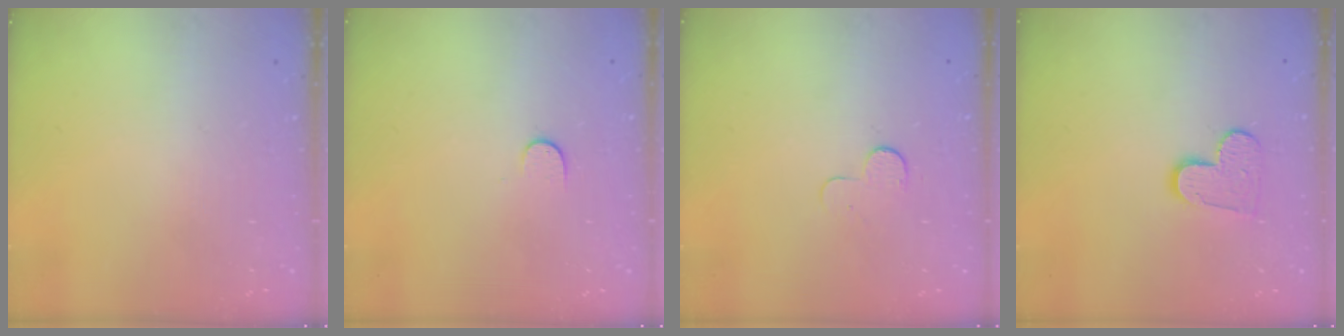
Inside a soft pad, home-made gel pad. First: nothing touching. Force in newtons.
{"total": 5.0, "press": 5.0, "slide": 0.5}
{"total": 3.9, "press": 3.9, "slide": 0.4}
{"total": 9.2, "press": 9.2, "slide": 0.6}